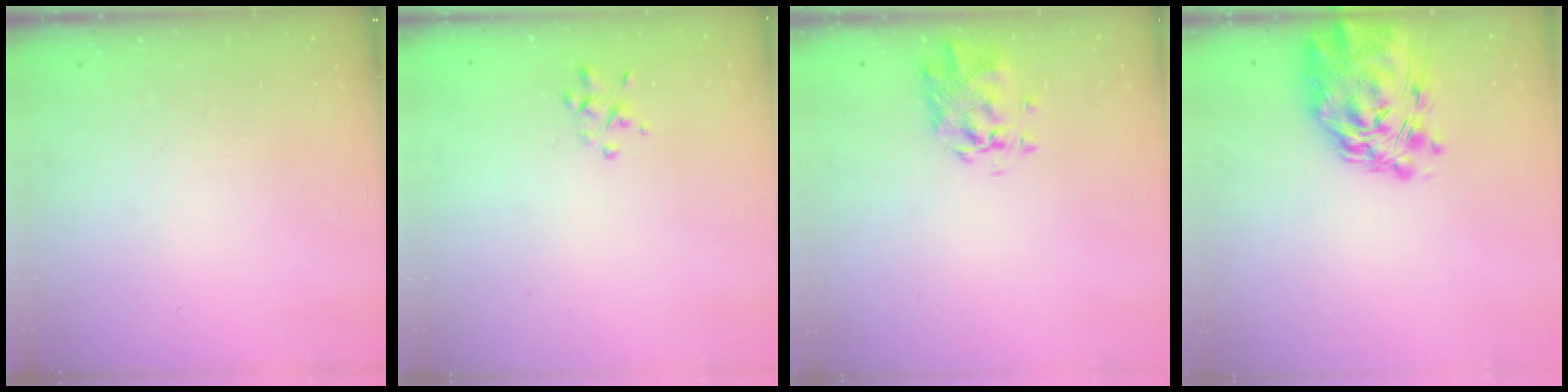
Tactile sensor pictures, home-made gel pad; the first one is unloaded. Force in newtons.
{"total": 1.5, "press": 1.5, "slide": 0.3}
{"total": 2.1, "press": 2.1, "slide": 0.6}
{"total": 12.2, "press": 11.2, "slide": 4.7}